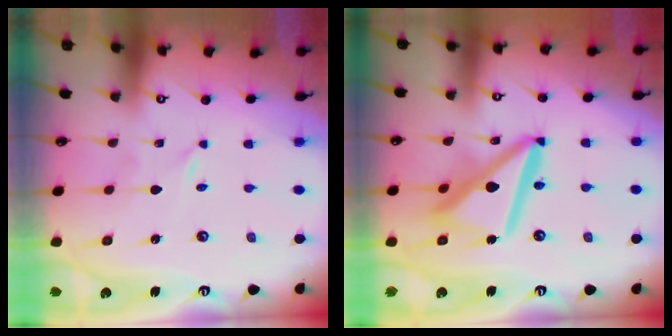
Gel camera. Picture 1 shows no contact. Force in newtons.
{"total": 15.4, "press": 15.3, "slide": 1.7}